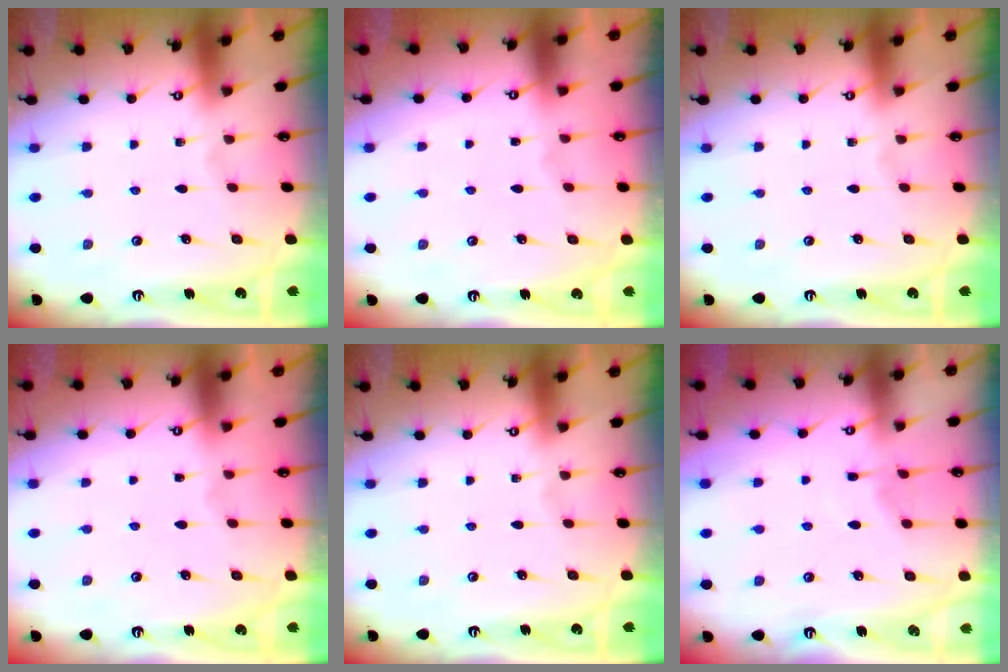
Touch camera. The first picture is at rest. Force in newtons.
{"total": 1.2, "press": 1.2, "slide": 0.1}
{"total": 0.0}
{"total": 1.2, "press": 1.2, "slide": 0.1}
{"total": 0.0}
{"total": 4.1, "press": 4.1, "slide": 0.6}